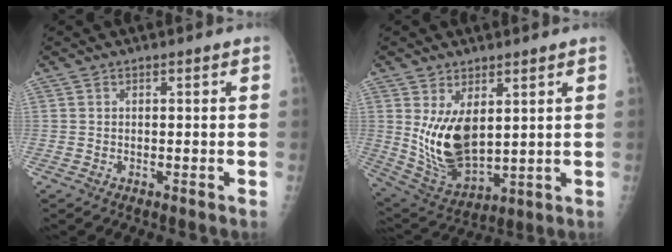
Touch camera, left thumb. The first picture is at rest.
{"total": 12.4, "force": [3.2, 6.9, 9.8], "torque": [-0.160, -0.031, 0.082]}